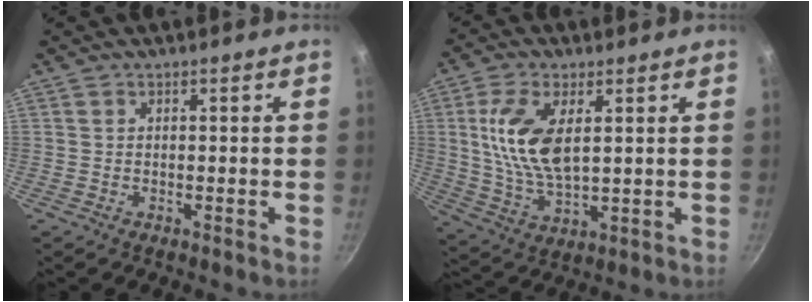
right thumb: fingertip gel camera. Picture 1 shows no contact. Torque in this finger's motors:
{"motor_torque": [0.13, 0.15, 1.70, 0.17, 0.26]}